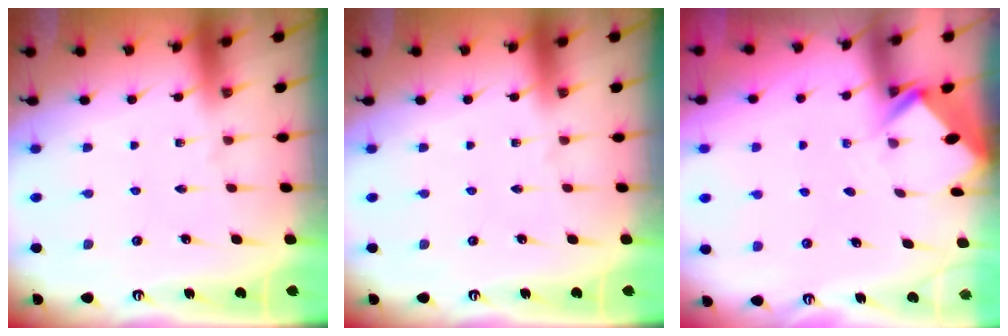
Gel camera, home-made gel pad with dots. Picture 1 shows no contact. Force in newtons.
{"total": 0.0}
{"total": 2.7, "press": 2.7, "slide": 0.1}